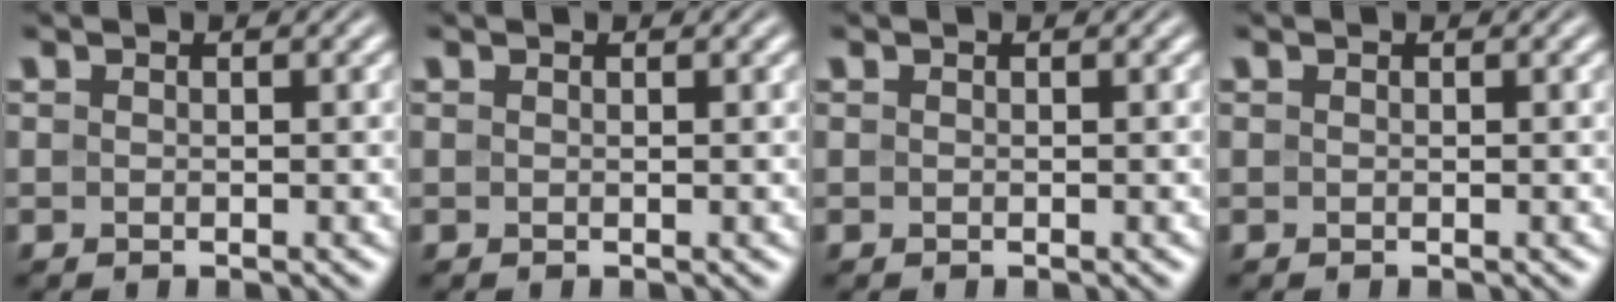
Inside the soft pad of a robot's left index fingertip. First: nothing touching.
{"total": 0.0}
{"total": 0.0}
{"total": 0.0}